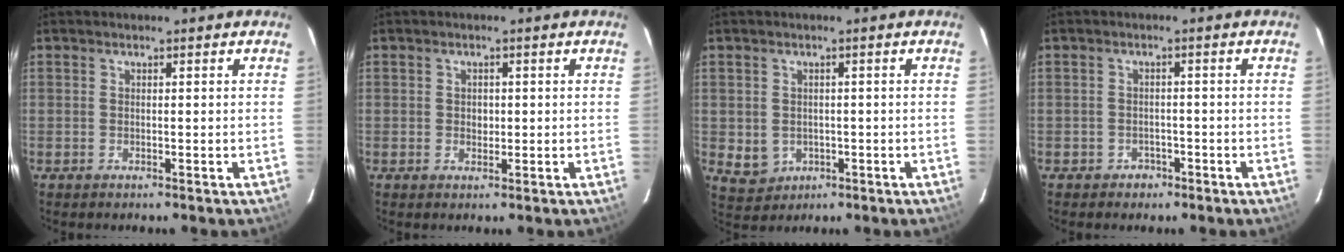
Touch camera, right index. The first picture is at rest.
{"total": 1.5, "force": [0.0, 1.4, 0.6], "torque": [-0.006, 0.002, 0.000]}
{"total": 4.7, "force": [-0.8, 4.3, 1.7], "torque": [-0.044, 0.002, 0.007]}
{"total": 3.2, "force": [-1.8, 2.6, 0.4], "torque": [-0.017, 0.010, -0.021]}